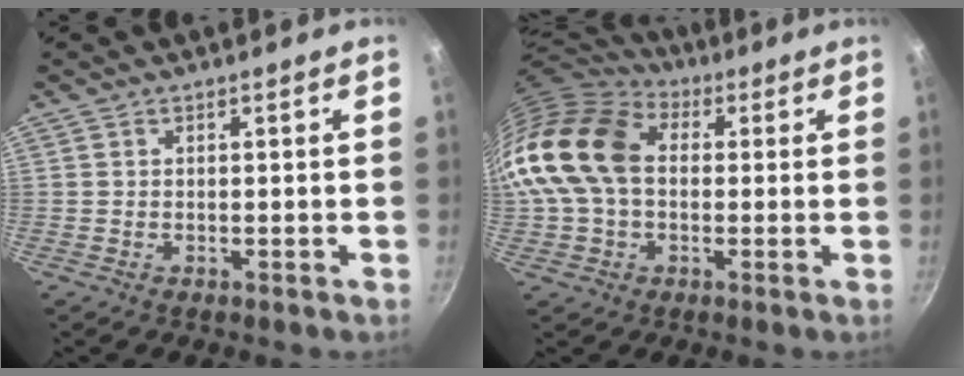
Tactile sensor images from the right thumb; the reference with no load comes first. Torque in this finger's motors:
{"motor_torque": [-0.30, 1.80, 0.62, -0.50, 0.41]}